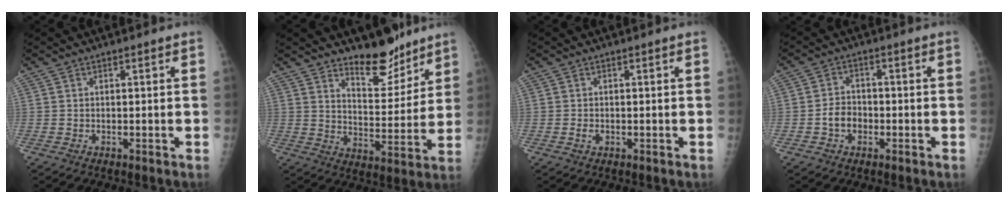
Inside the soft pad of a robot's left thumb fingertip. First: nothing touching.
{"total": 10.9, "force": [8.8, 4.4, 4.8], "torque": [-0.043, -0.073, 0.146]}
{"total": 1.1, "force": [-0.2, 0.8, 0.7], "torque": [-0.013, -0.001, -0.003]}
{"total": 4.3, "force": [-1.3, 3.4, 2.3], "torque": [-0.026, 0.014, -0.027]}